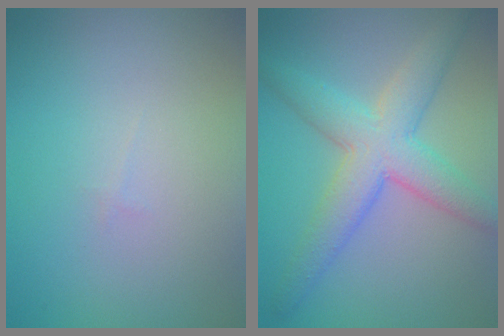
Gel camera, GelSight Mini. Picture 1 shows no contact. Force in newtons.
{"total": 6.0, "press": 6.0, "slide": 0.1}